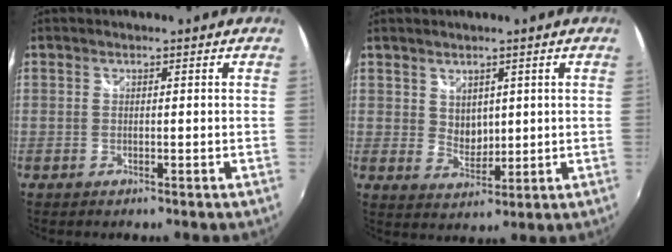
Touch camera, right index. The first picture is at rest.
{"total": 3.8, "force": [1.9, 2.9, 1.7], "torque": [-0.020, -0.003, 0.039]}